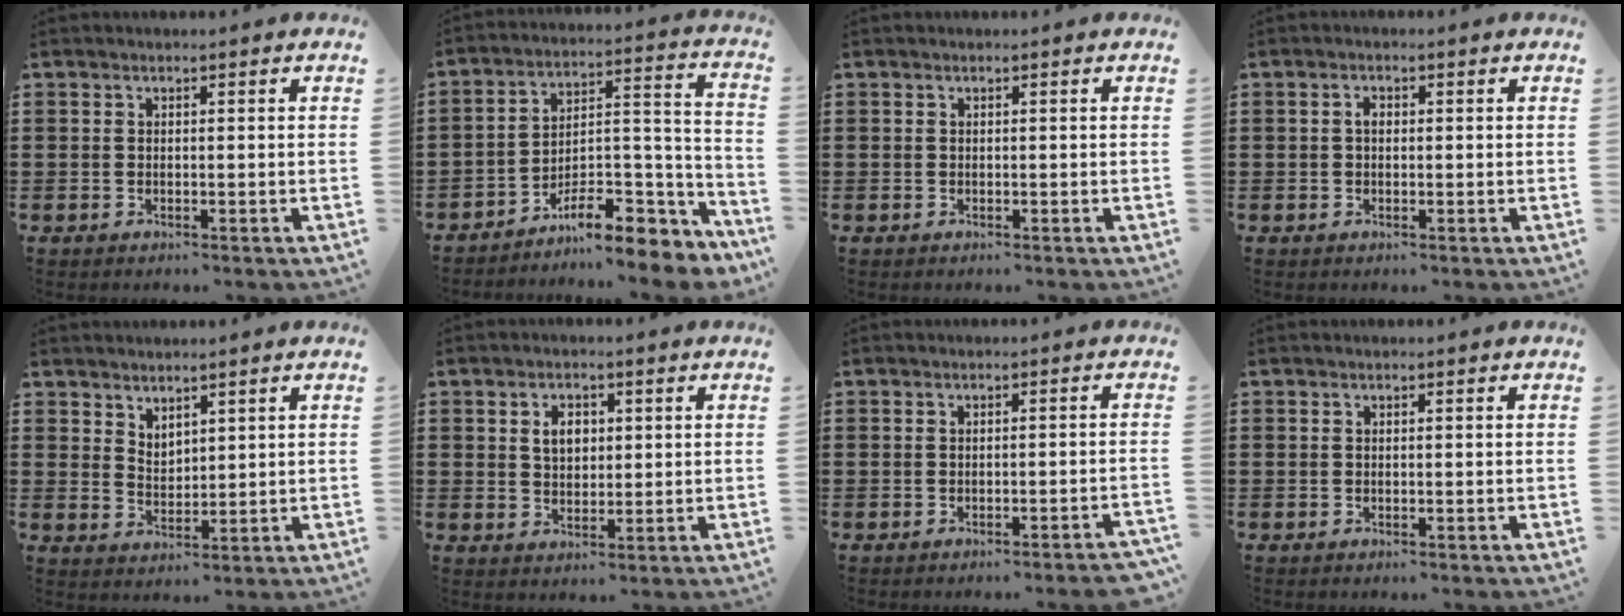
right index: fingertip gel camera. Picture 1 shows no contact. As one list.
[{"total": 9.6, "force": [-8.0, 2.7, 4.6], "torque": [-0.059, 0.023, -0.148]}, {"total": 0.0}, {"total": 1.3, "force": [0.0, 0.8, 1.0], "torque": [-0.021, 0.005, -0.001]}, {"total": 2.8, "force": [2.6, 0.8, -0.1], "torque": [-0.004, -0.003, 0.051]}, {"total": 3.4, "force": [0.9, 2.4, 2.3], "torque": [-0.052, 0.011, 0.014]}, {"total": 1.6, "force": [-1.4, -0.3, 0.8], "torque": [-0.013, -0.002, -0.026]}, {"total": 0.0}]